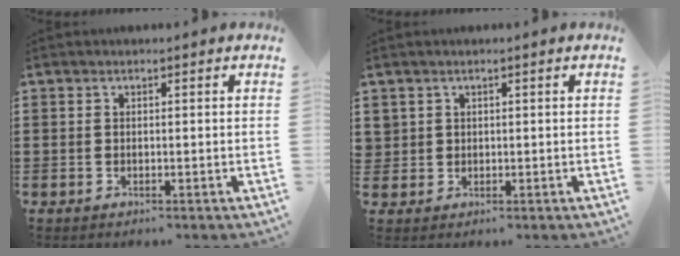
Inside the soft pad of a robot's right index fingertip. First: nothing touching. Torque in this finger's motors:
{"motor_torque": [0.47, 1.67, 0.03, -0.01]}